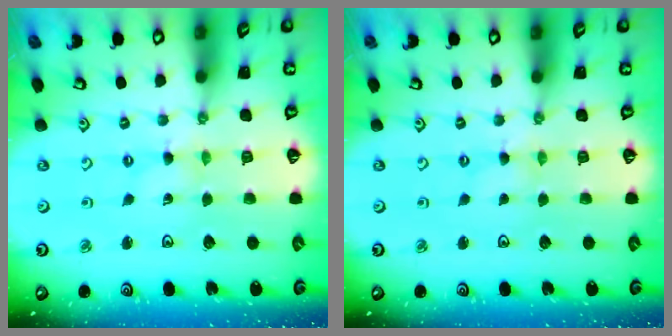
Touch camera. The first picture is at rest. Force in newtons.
{"total": 0.7, "press": 0.7, "slide": 0.1}